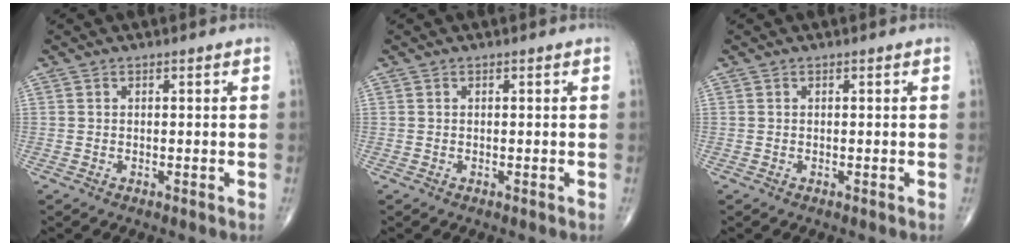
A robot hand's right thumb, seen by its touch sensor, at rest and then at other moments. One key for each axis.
{"total": 0.0}
{"total": 0.0}